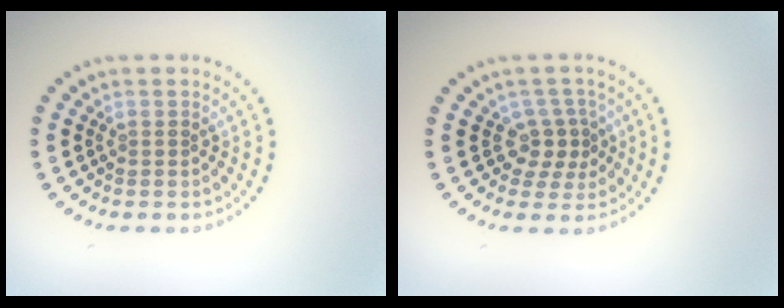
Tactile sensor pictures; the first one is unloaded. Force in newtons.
{"total": 2.5, "press": 2.0, "slide": 1.5}